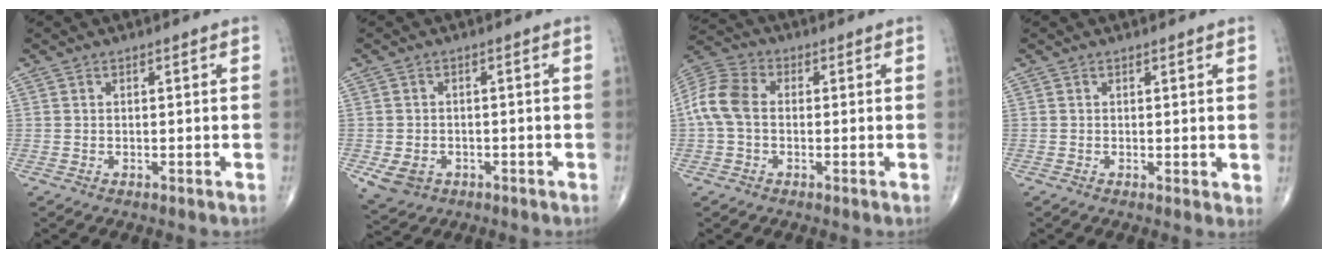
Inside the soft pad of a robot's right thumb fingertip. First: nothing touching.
{"total": 5.0, "force": [-1.8, 4.0, 2.2], "torque": [-0.037, 0.005, -0.019]}
{"total": 8.6, "force": [-0.1, 5.8, 6.3], "torque": [-0.138, 0.023, -0.012]}
{"total": 1.4, "force": [0.3, 0.6, 1.2], "torque": [-0.017, -0.006, 0.001]}